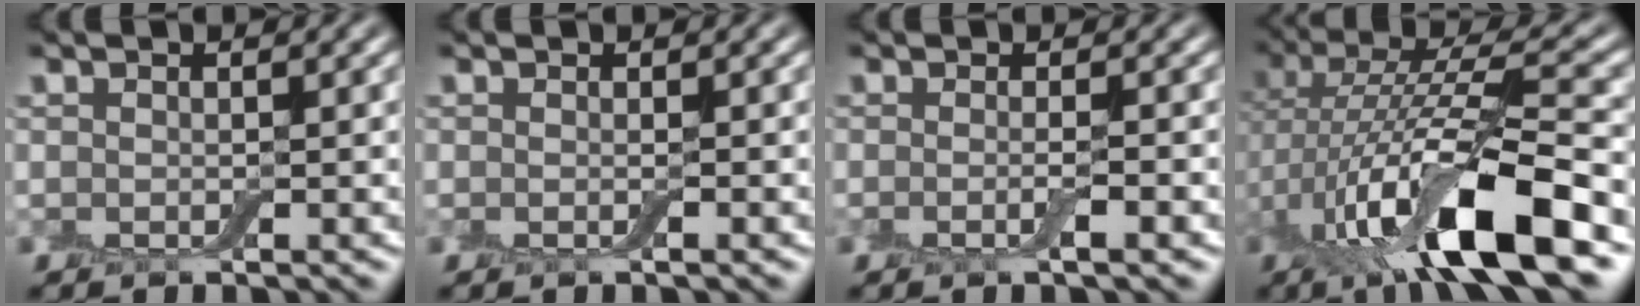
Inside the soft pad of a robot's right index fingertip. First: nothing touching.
{"total": 0.7, "force": [-0.1, 0.0, 0.7], "torque": [-0.015, -0.005, -0.004]}
{"total": 1.7, "force": [-0.4, 0.2, 1.7], "torque": [-0.032, -0.008, -0.013]}
{"total": 11.7, "force": [-3.2, 3.4, 10.7], "torque": [-0.198, 0.012, -0.065]}